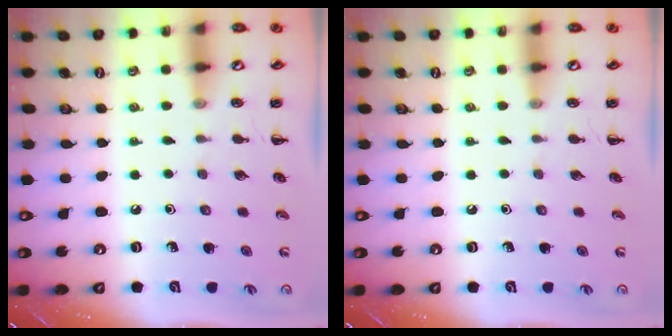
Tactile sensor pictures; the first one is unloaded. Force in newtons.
{"total": 0.0}